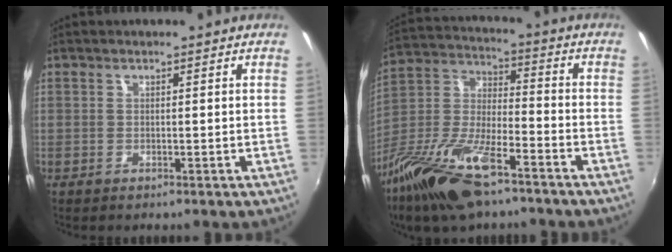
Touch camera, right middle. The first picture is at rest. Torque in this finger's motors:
{"motor_torque": [1.09, -1.04, 0.37, 0.21]}